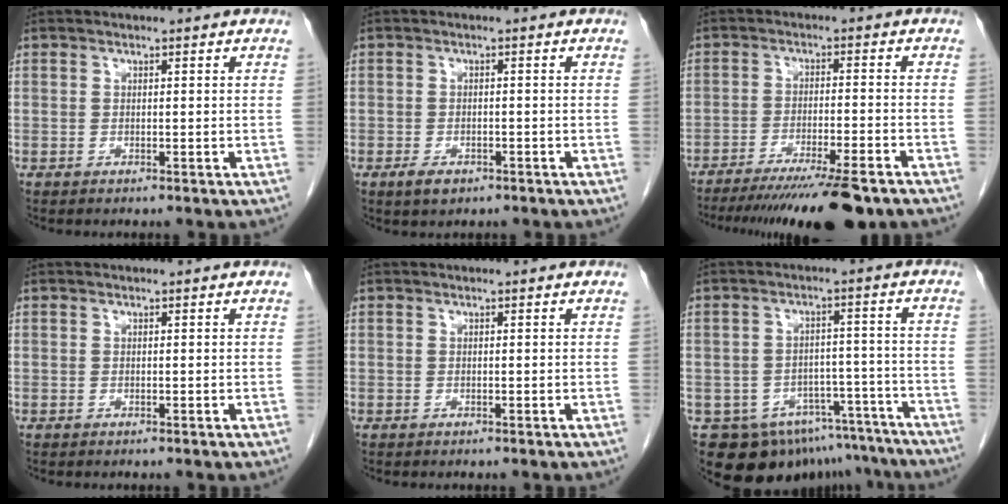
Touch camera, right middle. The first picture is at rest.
{"total": 2.6, "force": [-1.6, 1.3, 1.6], "torque": [-0.035, -0.003, -0.018]}
{"total": 14.8, "force": [-11.9, 0.9, 8.8], "torque": [-0.114, -0.035, -0.179]}
{"total": 0.0}
{"total": 0.0}
{"total": 15.2, "force": [-11.7, 8.7, 4.4], "torque": [-0.065, 0.029, -0.141]}